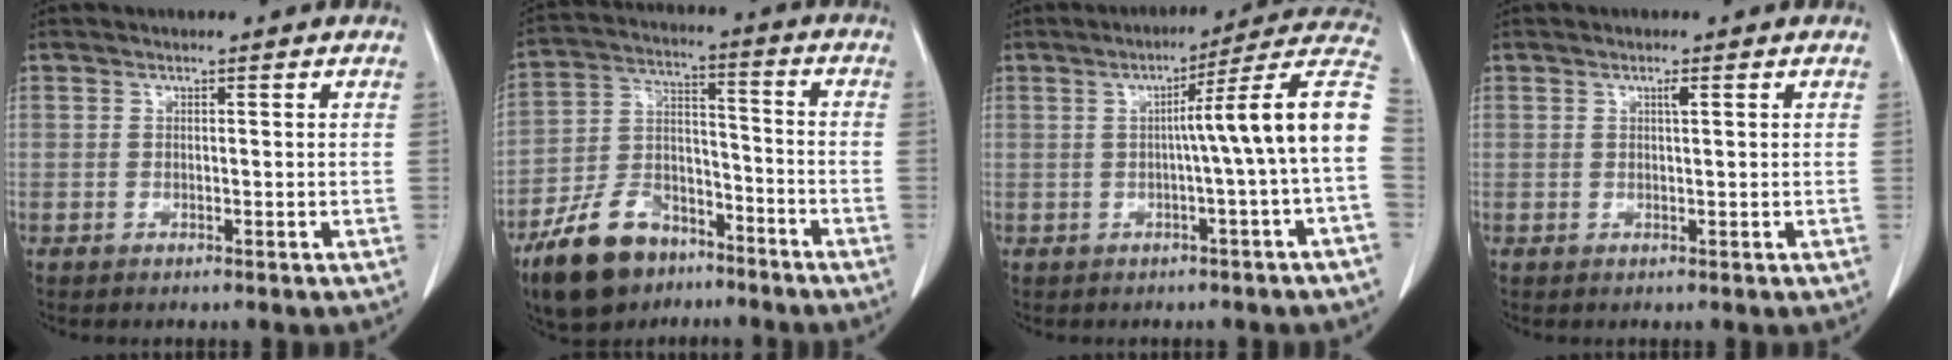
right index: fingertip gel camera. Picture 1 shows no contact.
{"total": 13.6, "force": [-9.4, 7.3, 6.4], "torque": [-0.132, 0.011, -0.166]}
{"total": 12.0, "force": [-0.4, -1.8, 11.9], "torque": [-0.149, 0.028, -0.012]}
{"total": 0.8, "force": [0.4, 0.0, 0.8], "torque": [-0.016, 0.001, 0.007]}